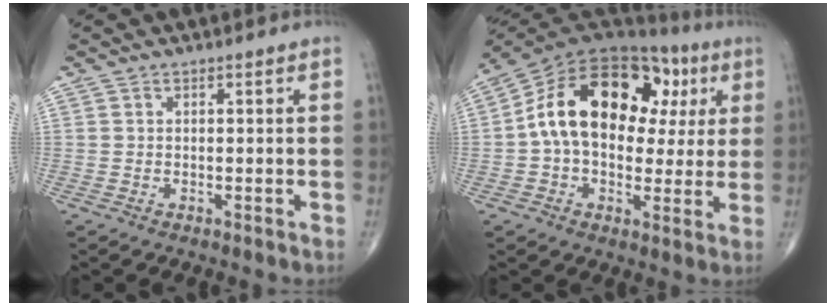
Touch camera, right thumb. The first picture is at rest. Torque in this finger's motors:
{"motor_torque": [2.47, 2.53, 0.86, -0.67, 0.65]}